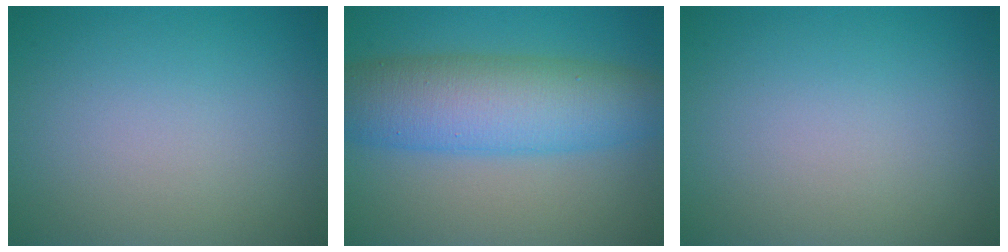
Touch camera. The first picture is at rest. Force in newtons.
{"total": 8.5, "press": 8.5, "slide": 0.2}
{"total": 0.0}